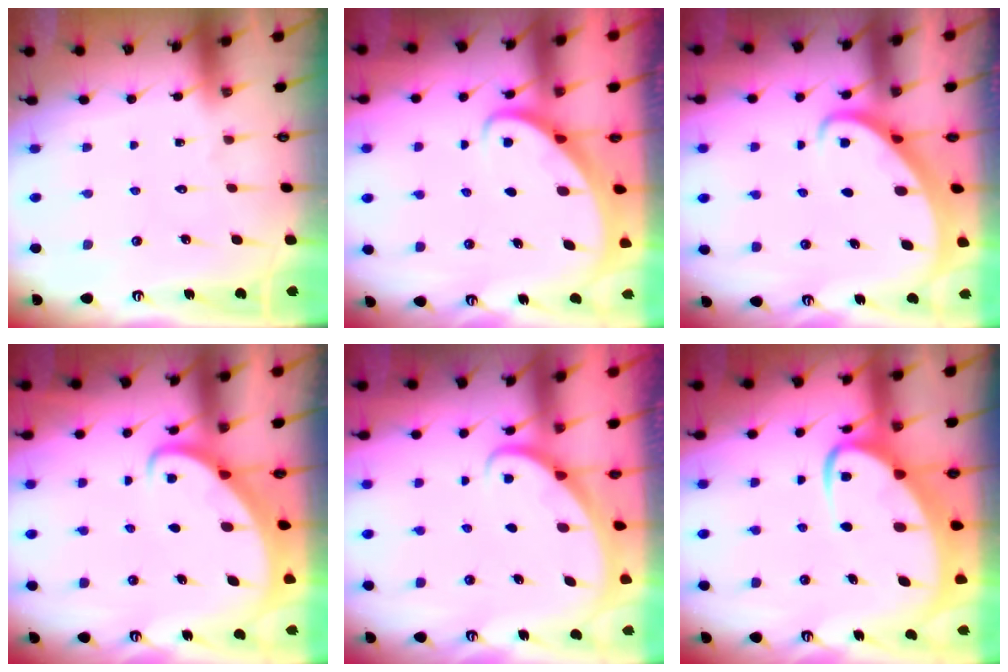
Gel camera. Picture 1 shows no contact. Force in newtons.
{"total": 2.4, "press": 2.4, "slide": 0.3}
{"total": 2.5, "press": 2.5, "slide": 0.2}
{"total": 3.3, "press": 3.2, "slide": 0.6}
{"total": 2.3, "press": 2.3, "slide": 0.1}
{"total": 8.0, "press": 7.9, "slide": 1.0}